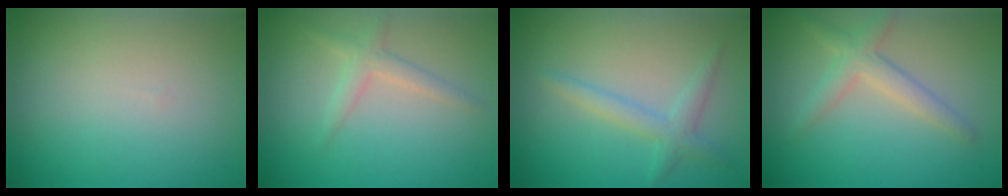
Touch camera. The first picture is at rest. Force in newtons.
{"total": 1.8, "press": 1.8, "slide": 0.0}
{"total": 2.2, "press": 2.2, "slide": 0.1}
{"total": 2.8, "press": 2.8, "slide": 0.2}